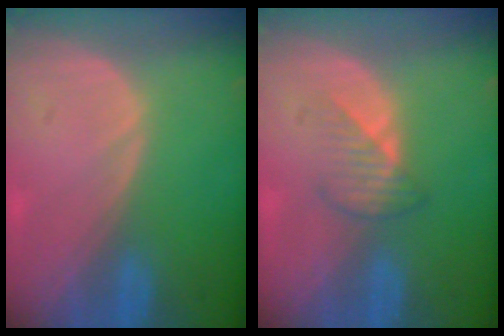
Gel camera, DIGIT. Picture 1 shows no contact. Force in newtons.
{"total": 3.4, "press": 3.2, "slide": 1.3}